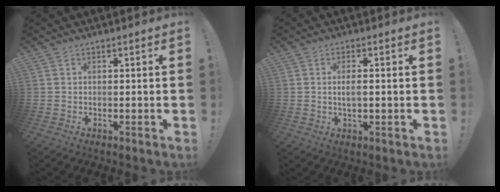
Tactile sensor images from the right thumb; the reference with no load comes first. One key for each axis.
{"total": 3.0, "fx": -0.1, "fy": 0.9, "fz": 2.9, "tx": -0.052, "ty": 0.004, "tz": -0.003}